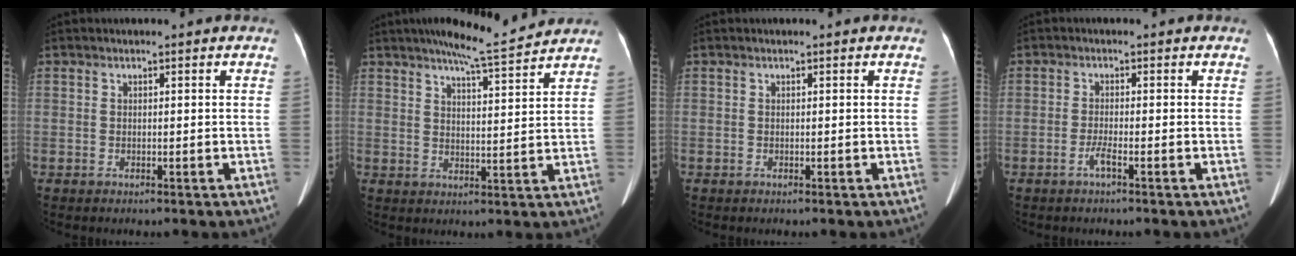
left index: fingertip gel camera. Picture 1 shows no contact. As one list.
[{"total": 8.7, "force": [7.9, -0.4, 3.6], "torque": [-0.062, 0.002, 0.115]}, {"total": 0.0}, {"total": 1.5, "force": [-1.0, -0.2, 1.2], "torque": [-0.026, -0.001, -0.021]}]